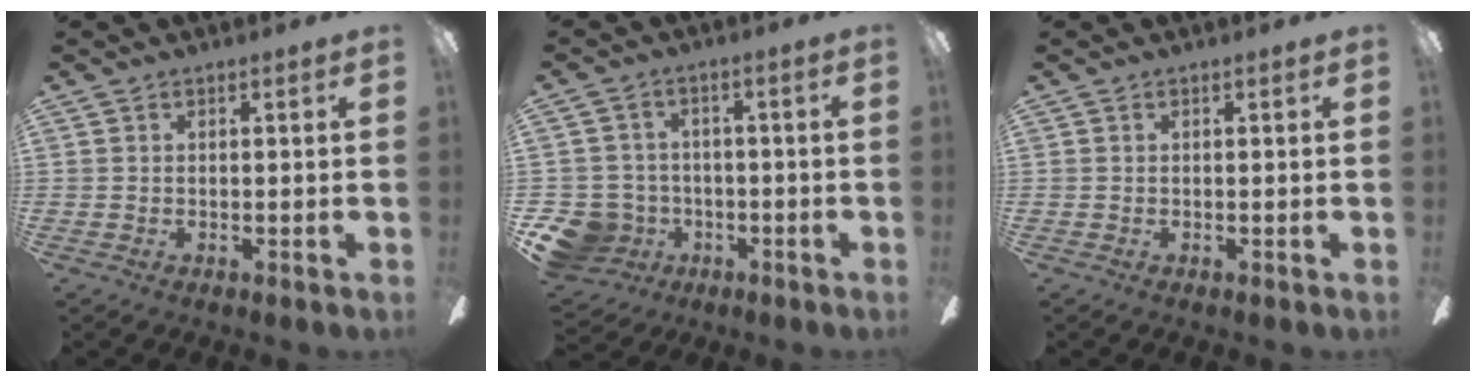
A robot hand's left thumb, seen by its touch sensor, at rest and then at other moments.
{"total": 8.6, "force": [-3.6, 7.5, 2.2], "torque": [-0.078, 0.028, -0.061]}
{"total": 0.0}